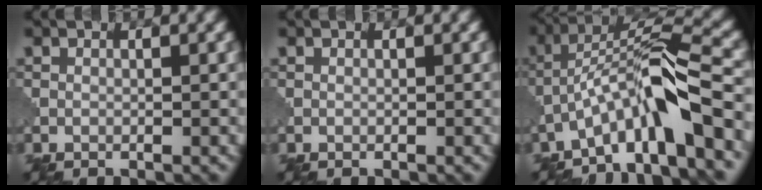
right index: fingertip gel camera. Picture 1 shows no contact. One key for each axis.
{"total": 0.0}
{"total": 7.9, "fx": -4.1, "fy": 1.3, "fz": 6.6, "tx": -0.115, "ty": 0.021, "tz": -0.079}